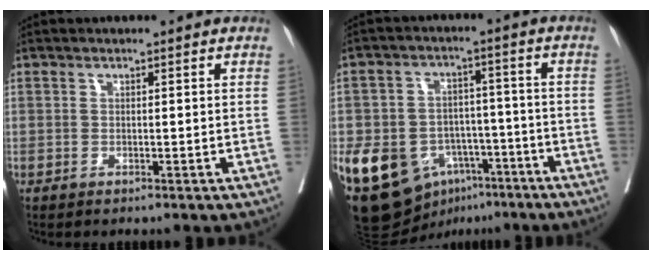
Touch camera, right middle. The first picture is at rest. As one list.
[{"total": 14.6, "force": [-7.5, 10.2, 7.3], "torque": [-0.132, 0.020, -0.113]}]